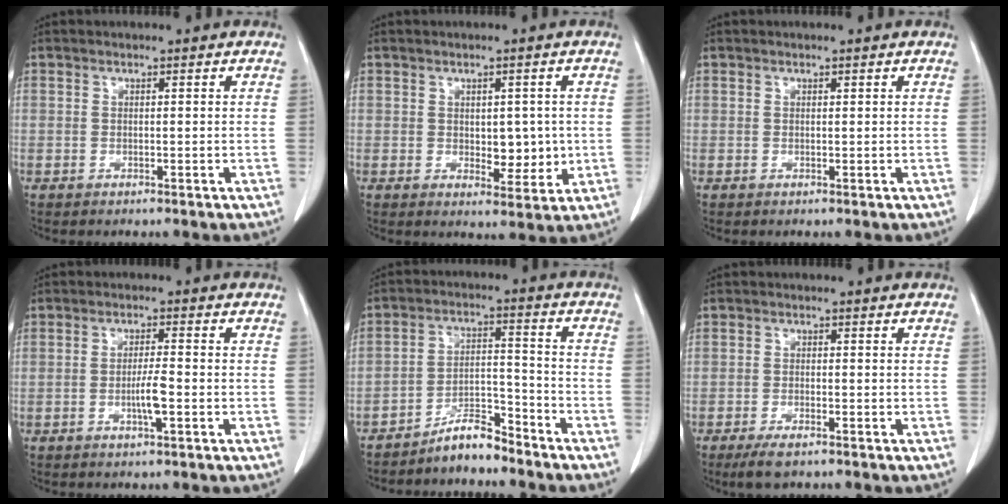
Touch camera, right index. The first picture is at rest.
{"total": 4.8, "force": [0.0, 2.7, 3.9], "torque": [-0.044, -0.006, 0.009]}
{"total": 0.0}
{"total": 3.5, "force": [-1.1, 0.2, 3.4], "torque": [-0.063, -0.002, -0.020]}
{"total": 6.1, "force": [-5.5, 1.4, 2.0], "torque": [-0.035, 0.013, -0.100]}
{"total": 3.9, "force": [-2.8, 0.9, 2.6], "torque": [-0.055, -0.008, -0.047]}